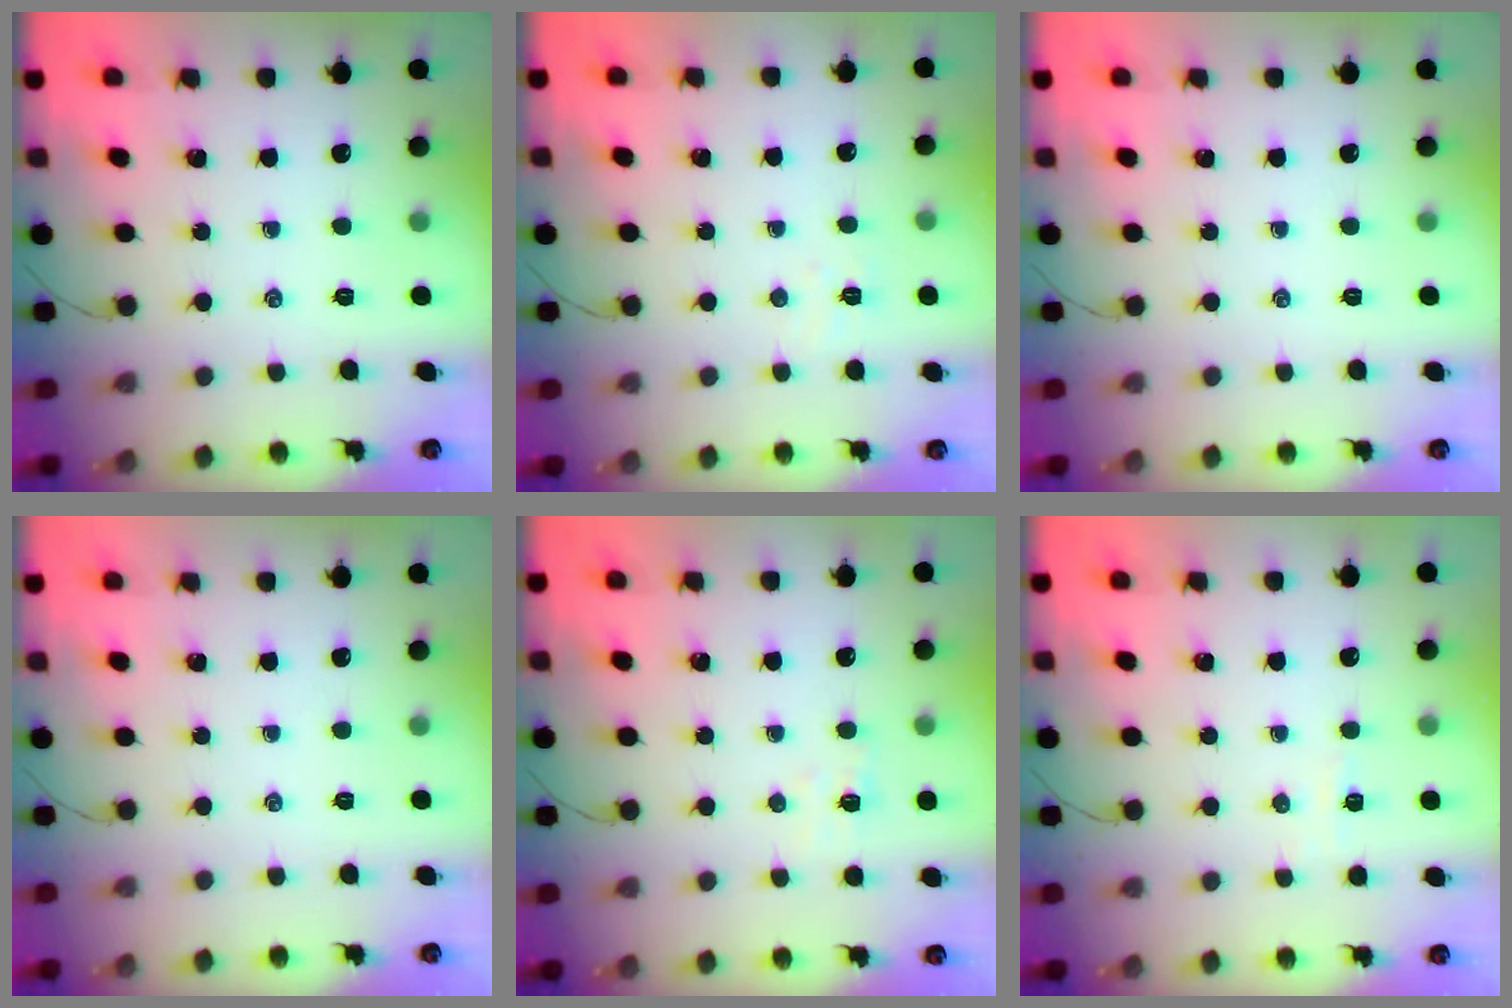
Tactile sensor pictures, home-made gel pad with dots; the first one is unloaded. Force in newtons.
{"total": 3.1, "press": 2.9, "slide": 0.9}
{"total": 0.0}
{"total": 0.0}
{"total": 3.9, "press": 3.8, "slide": 0.9}
{"total": 3.4, "press": 3.3, "slide": 0.7}